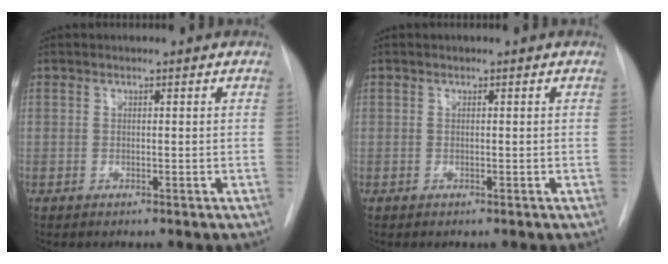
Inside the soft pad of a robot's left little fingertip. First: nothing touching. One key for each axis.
{"total": 0.0}